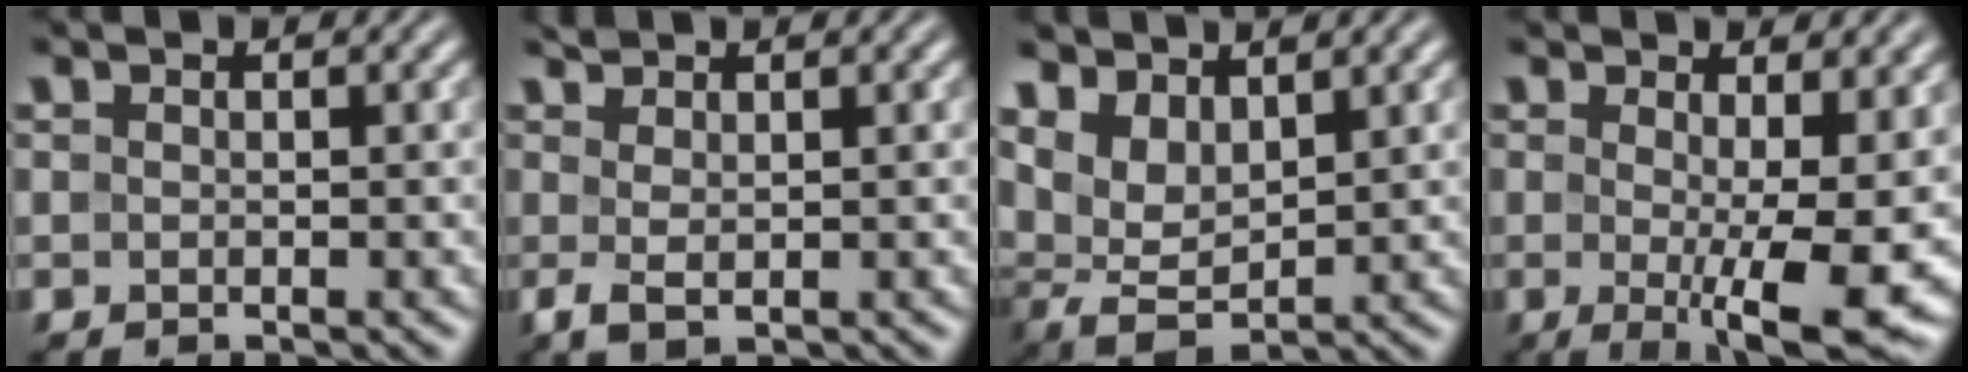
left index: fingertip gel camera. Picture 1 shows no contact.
{"total": 2.0, "force": [0.7, 0.7, 1.8], "torque": [-0.041, 0.002, 0.015]}
{"total": 5.1, "force": [3.0, 2.4, 3.3], "torque": [-0.076, 0.001, 0.058]}
{"total": 8.1, "force": [-0.3, 1.8, 7.9], "torque": [-0.112, -0.022, 0.001]}